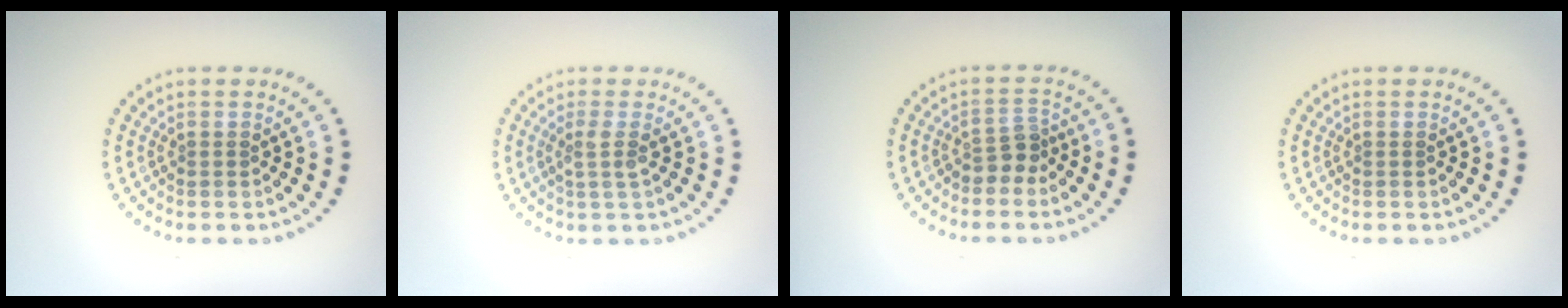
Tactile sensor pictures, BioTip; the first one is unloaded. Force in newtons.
{"total": 1.8, "press": 1.3, "slide": 1.2}
{"total": 2.1, "press": 1.7, "slide": 1.2}
{"total": 0.0}